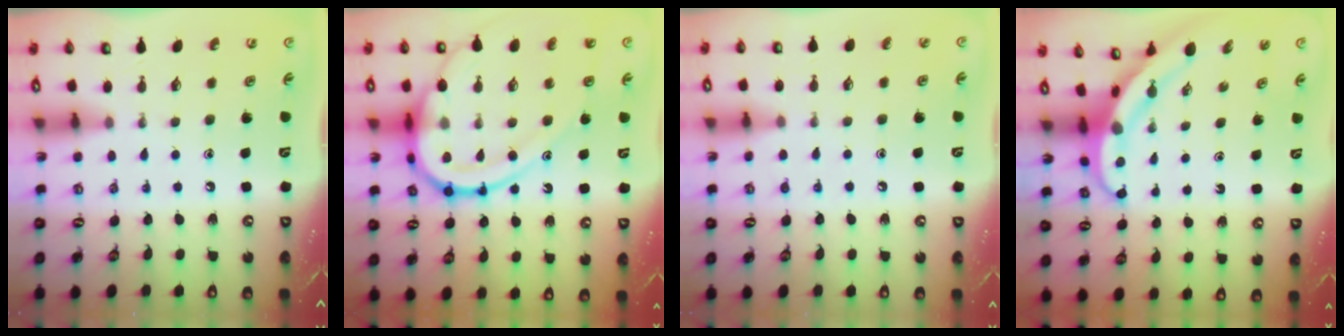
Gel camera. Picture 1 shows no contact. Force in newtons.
{"total": 22.0, "press": 21.9, "slide": 2.3}
{"total": 4.2, "press": 4.1, "slide": 0.5}
{"total": 5.4, "press": 5.4, "slide": 0.8}